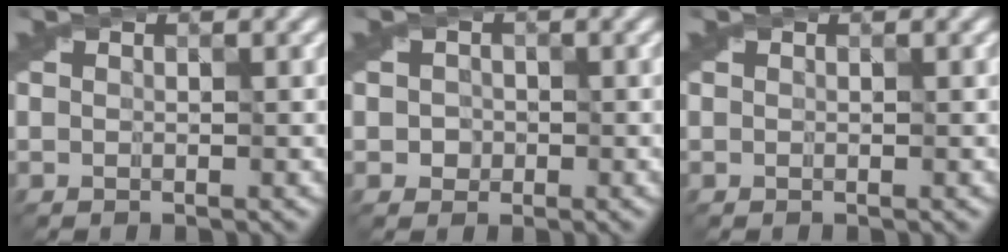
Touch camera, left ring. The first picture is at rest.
{"total": 1.1, "force": [0.0, 1.1, 0.1], "torque": [0.010, -0.001, -0.004]}
{"total": 0.0}